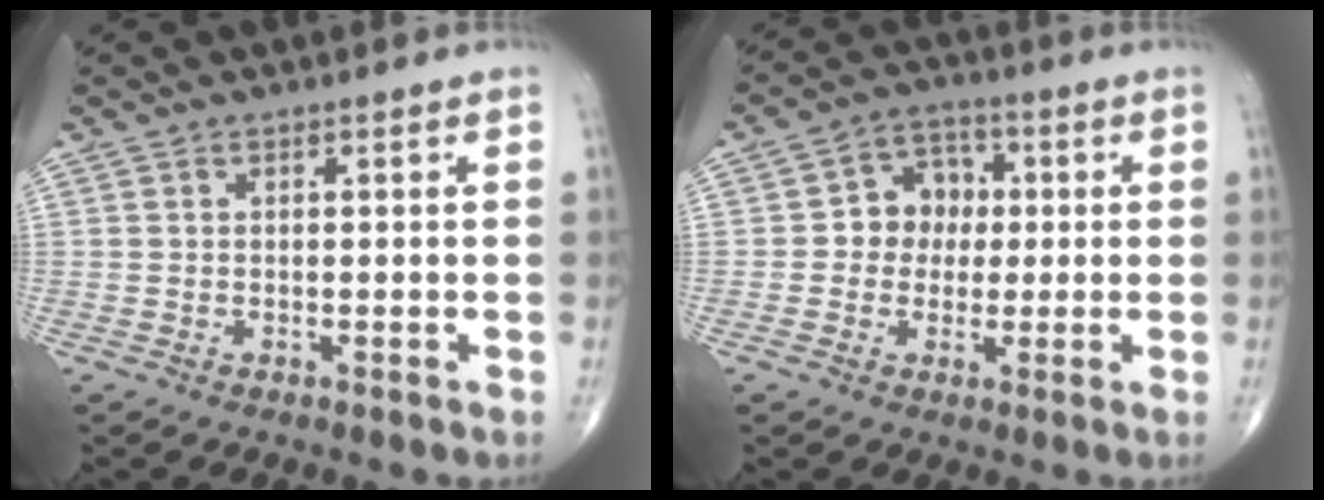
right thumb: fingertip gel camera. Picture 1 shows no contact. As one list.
[{"total": 7.5, "force": [0.3, 6.5, 3.9], "torque": [-0.022, 0.019, -0.006]}]